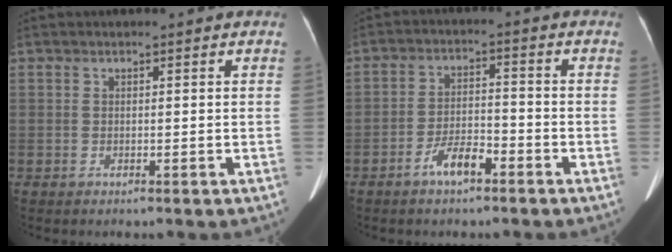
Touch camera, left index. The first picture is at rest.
{"total": 5.0, "force": [-3.3, 1.5, 3.4], "torque": [-0.071, 0.003, -0.058]}